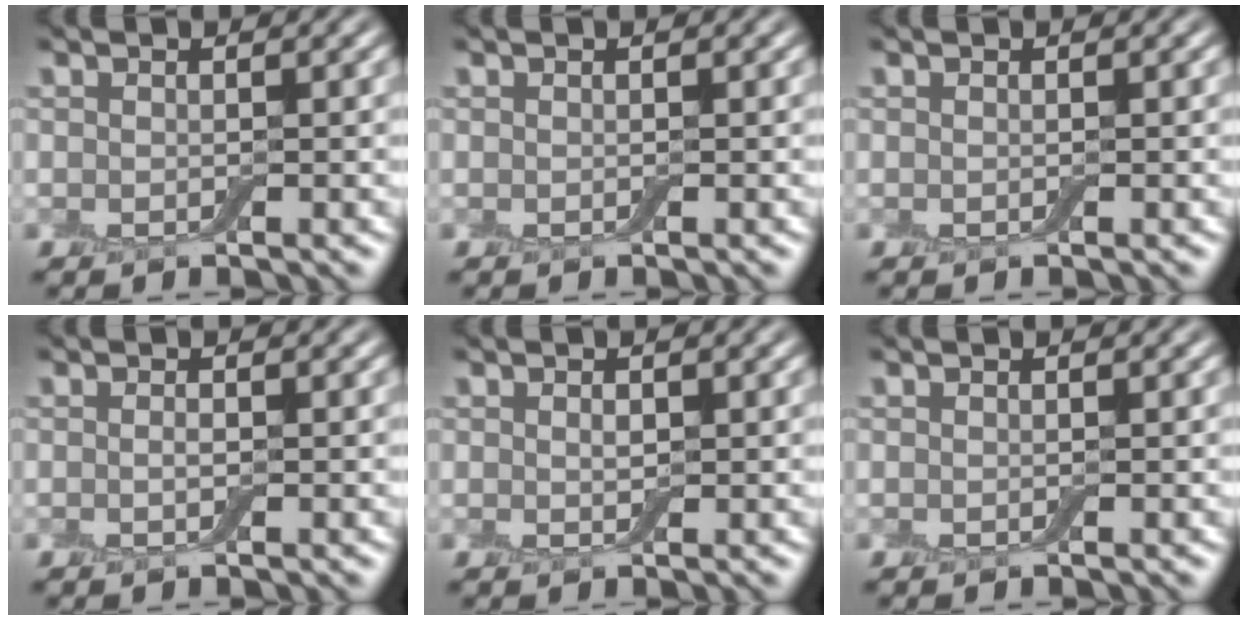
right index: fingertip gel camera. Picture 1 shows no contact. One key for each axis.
{"total": 0.0}
{"total": 0.0}
{"total": 0.7, "fx": -0.1, "fy": 0.2, "fz": 0.6, "tx": -0.014, "ty": -0.002, "tz": -0.002}
{"total": 0.8, "fx": 0.2, "fy": 0.5, "fz": 0.6, "tx": -0.011, "ty": -0.001, "tz": 0.003}
{"total": 0.0}